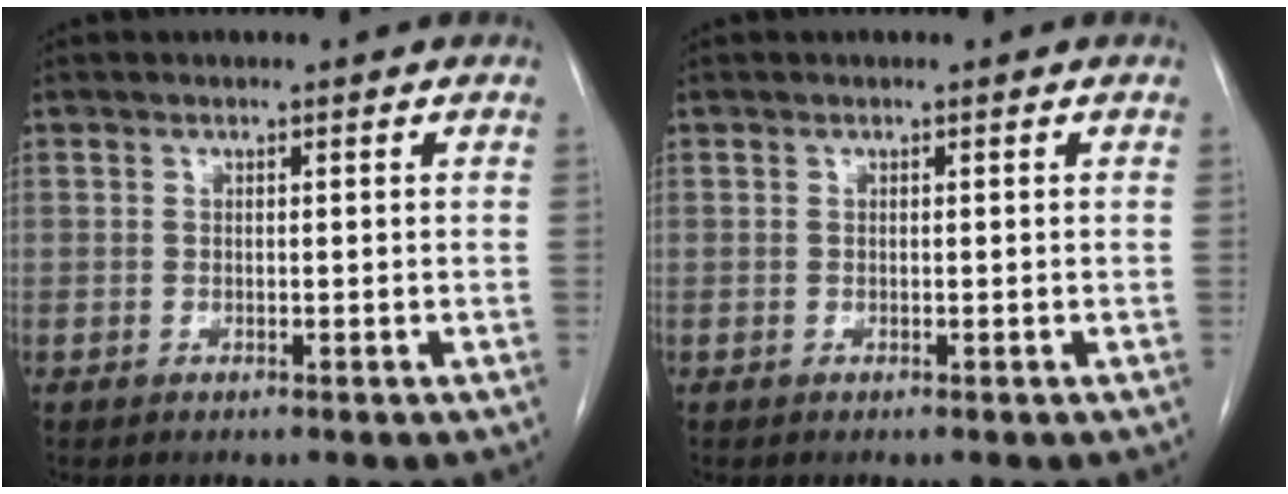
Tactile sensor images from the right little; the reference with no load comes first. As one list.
[{"total": 0.0}]